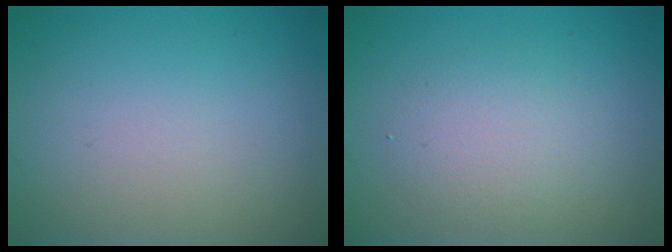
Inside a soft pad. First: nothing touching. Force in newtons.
{"total": 2.5, "press": 2.5, "slide": 0.2}